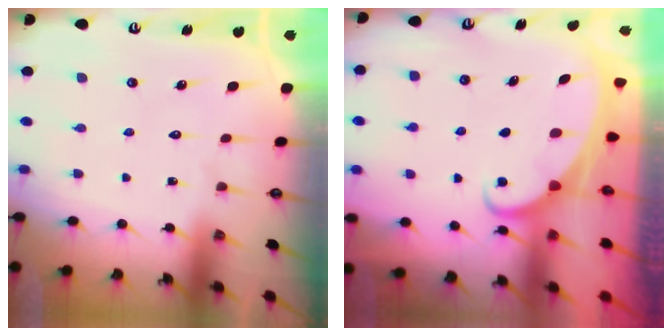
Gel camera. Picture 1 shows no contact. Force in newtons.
{"total": 1.9, "press": 1.9, "slide": 0.3}